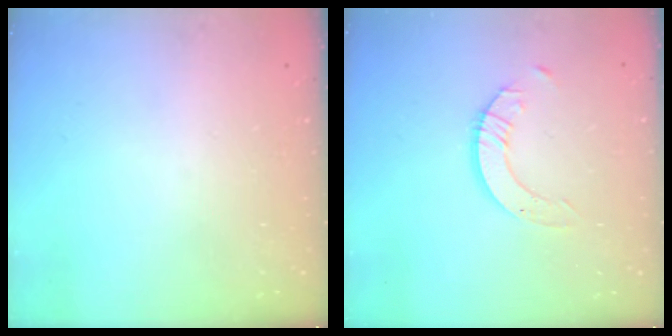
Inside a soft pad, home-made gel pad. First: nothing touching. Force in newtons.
{"total": 3.5, "press": 3.4, "slide": 0.4}